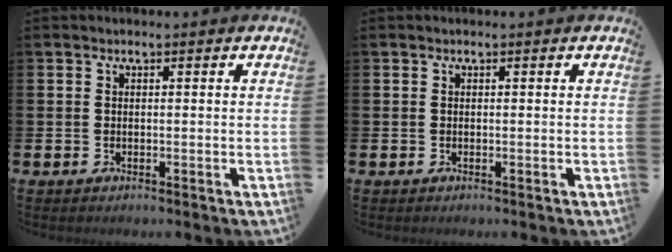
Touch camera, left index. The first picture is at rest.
{"total": 0.0}